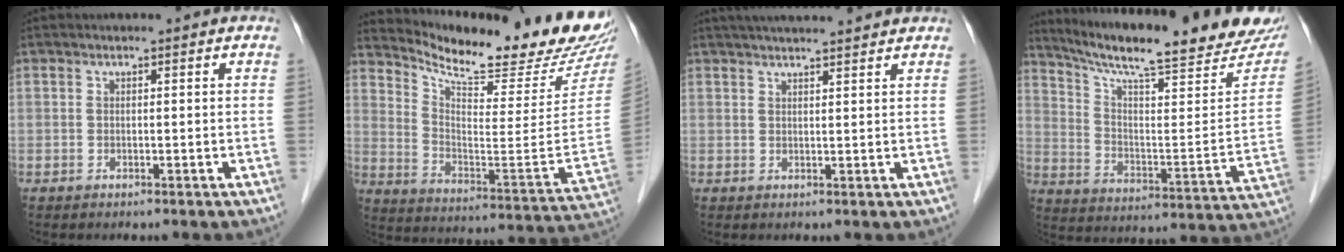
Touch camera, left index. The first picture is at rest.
{"total": 23.5, "force": [21.8, 1.7, 8.5], "torque": [-0.150, -0.098, 0.300]}
{"total": 10.5, "force": [9.4, 0.6, 4.6], "torque": [-0.070, 0.031, 0.125]}
{"total": 25.5, "force": [22.2, 2.5, 12.4], "torque": [-0.201, -0.059, 0.305]}